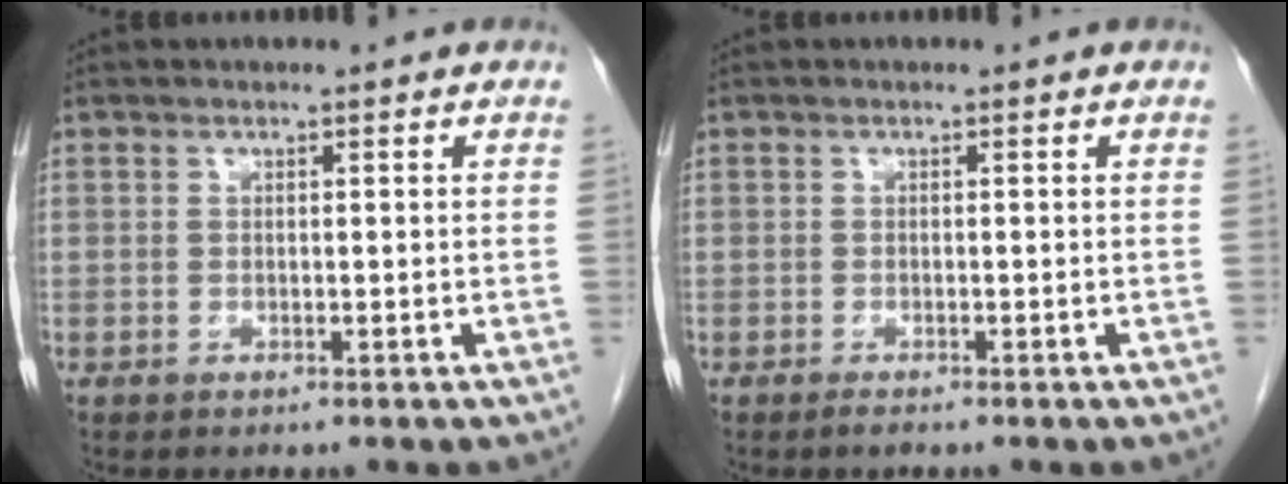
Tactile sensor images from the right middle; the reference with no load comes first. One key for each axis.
{"total": 0.8, "fx": -0.6, "fy": 0.0, "fz": 0.4, "tx": -0.011, "ty": -0.003, "tz": -0.009}